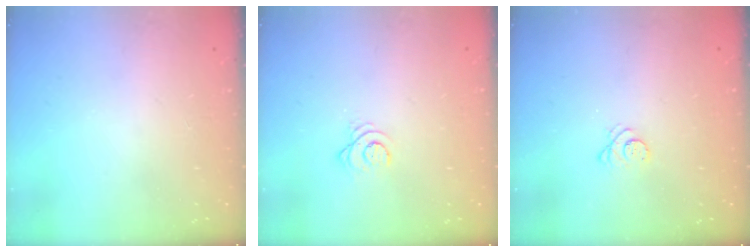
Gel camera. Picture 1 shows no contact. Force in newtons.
{"total": 4.0, "press": 4.0, "slide": 0.4}
{"total": 3.3, "press": 3.3, "slide": 0.4}